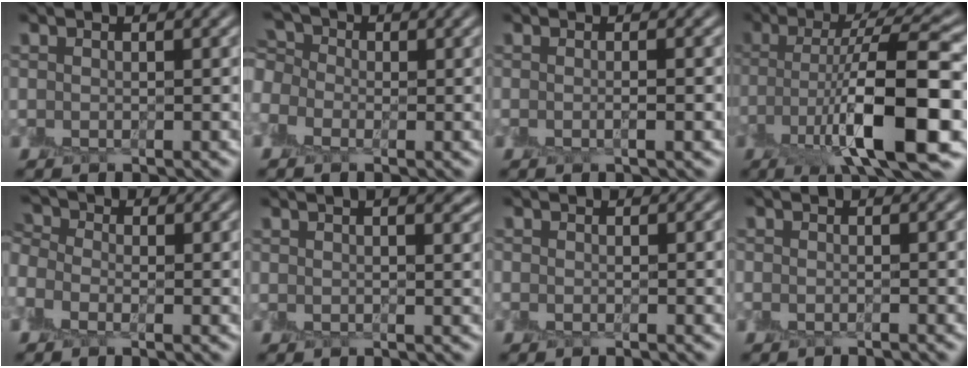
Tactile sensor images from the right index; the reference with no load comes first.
{"total": 4.3, "force": [0.0, 3.5, 2.4], "torque": [-0.057, 0.023, -0.017]}
{"total": 1.5, "force": [-0.3, 0.2, 1.5], "torque": [-0.017, -0.003, -0.008]}
{"total": 11.4, "force": [-3.3, 2.7, 10.5], "torque": [-0.177, 0.001, -0.058]}
{"total": 2.8, "force": [-0.4, 2.1, 1.8], "torque": [-0.047, 0.007, -0.020]}
{"total": 4.5, "force": [2.3, 1.9, 3.3], "torque": [-0.032, 0.018, 0.018]}
{"total": 0.6, "force": [-0.5, 0.2, 0.2], "torque": [-0.006, -0.005, -0.009]}
{"total": 1.0, "force": [-1.0, 0.1, 0.0], "torque": [-0.001, -0.007, -0.017]}